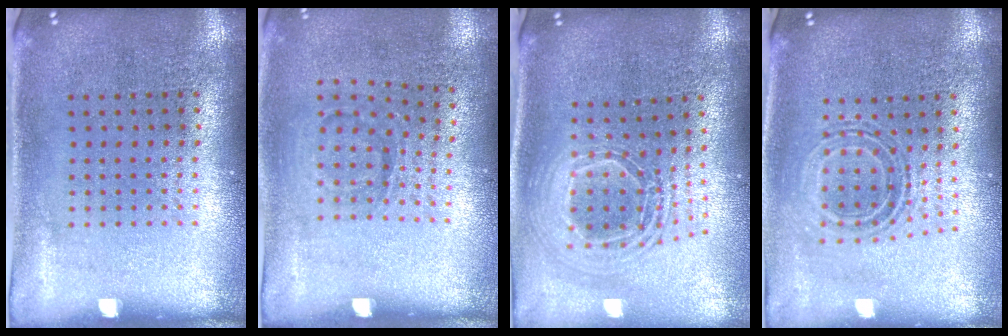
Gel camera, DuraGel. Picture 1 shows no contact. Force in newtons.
{"total": 1.0, "press": 0.7, "slide": 0.7}
{"total": 2.1, "press": 1.6, "slide": 1.4}
{"total": 0.7, "press": 0.6, "slide": 0.3}